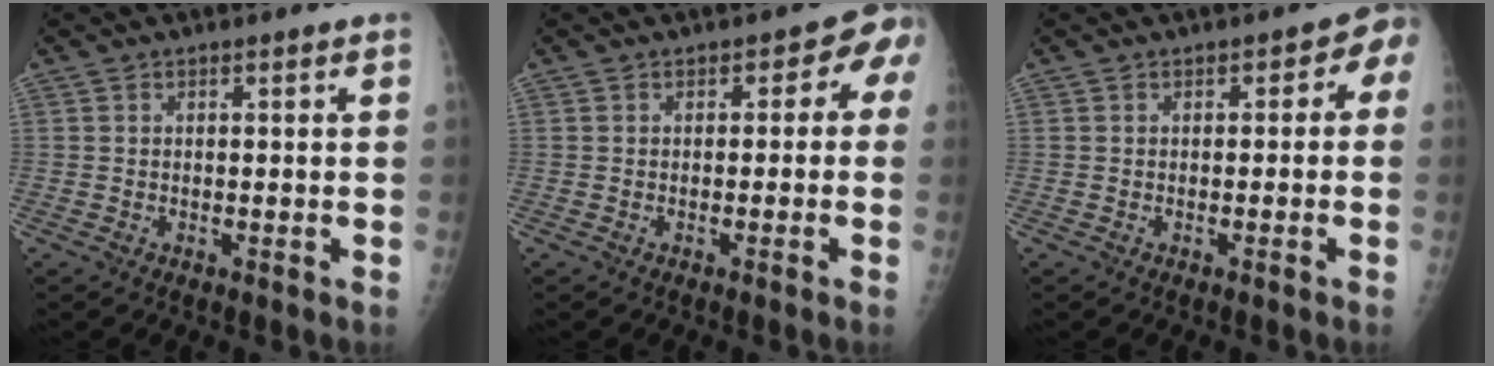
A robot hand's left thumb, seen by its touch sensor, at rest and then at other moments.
{"total": 3.6, "force": [-0.4, 2.8, 2.3], "torque": [0.009, 0.016, -0.016]}
{"total": 3.1, "force": [-0.7, 2.3, 1.9], "torque": [0.006, 0.019, -0.017]}